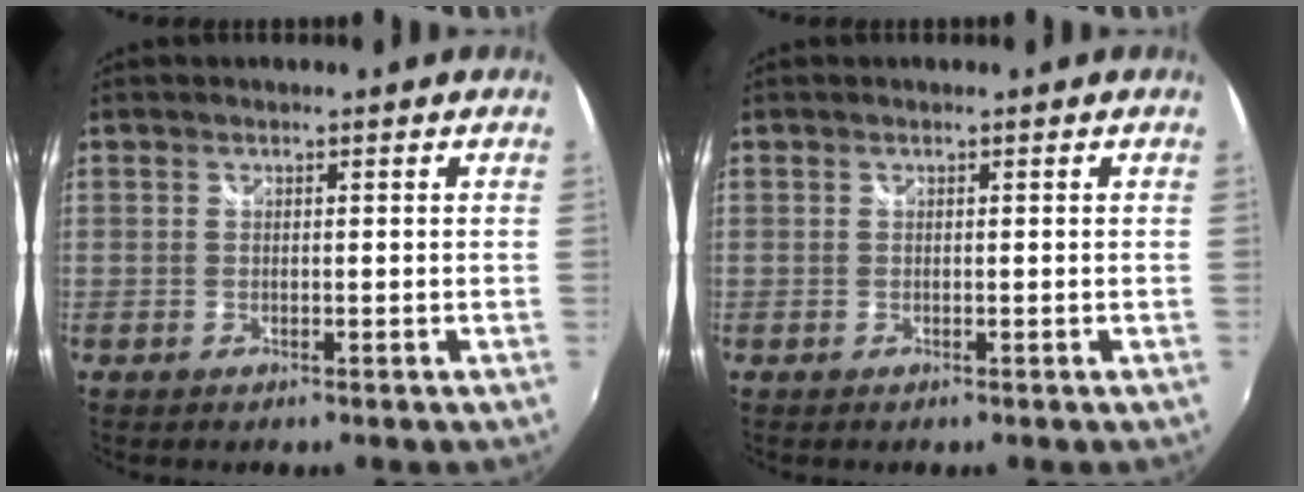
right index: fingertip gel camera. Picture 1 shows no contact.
{"total": 0.0}